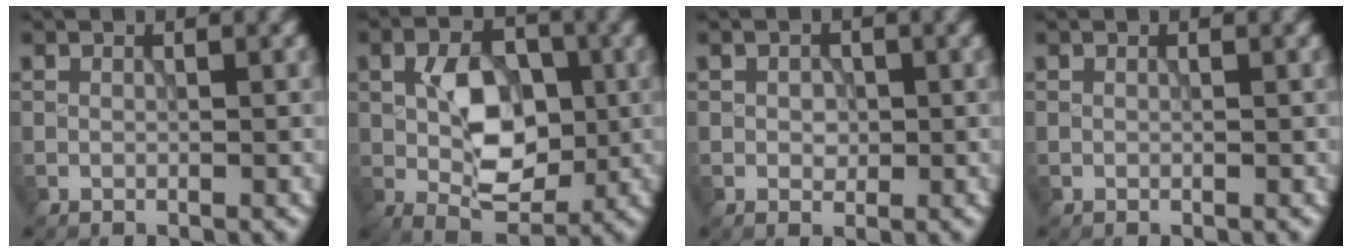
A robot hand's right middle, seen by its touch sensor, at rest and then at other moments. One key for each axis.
{"total": 6.6, "fx": -0.2, "fy": 4.0, "fz": 5.3, "tx": -0.087, "ty": 0.000, "tz": -0.006}
{"total": 1.3, "fx": 0.0, "fy": 1.0, "fz": 0.8, "tx": -0.015, "ty": -0.003, "tz": 0.000}
{"total": 0.0}